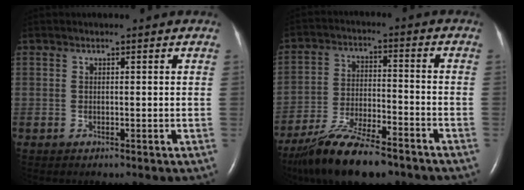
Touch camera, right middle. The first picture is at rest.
{"total": 14.2, "force": [-11.2, 3.0, 8.2], "torque": [-0.158, -0.020, -0.196]}